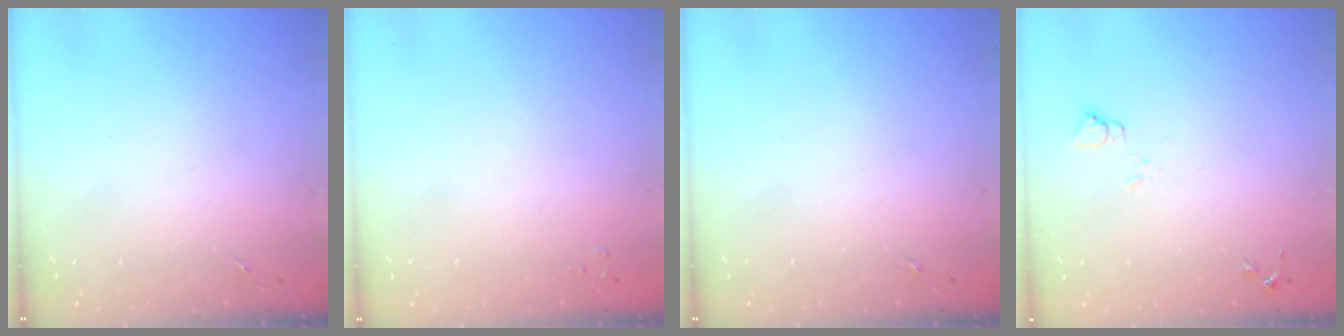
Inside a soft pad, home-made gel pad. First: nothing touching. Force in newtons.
{"total": 2.0, "press": 2.0, "slide": 0.3}
{"total": 0.0}
{"total": 4.5, "press": 4.5, "slide": 0.4}